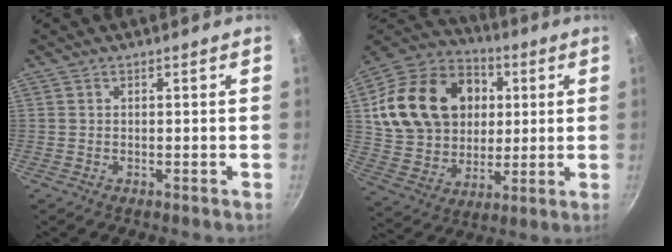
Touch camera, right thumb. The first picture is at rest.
{"total": 24.6, "force": [5.1, 19.0, 14.8], "torque": [-0.234, 0.009, 0.097]}